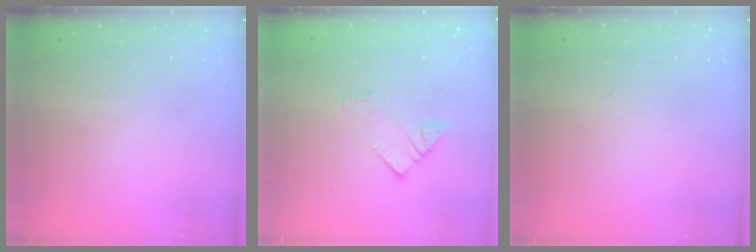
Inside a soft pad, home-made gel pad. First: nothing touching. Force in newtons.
{"total": 3.3, "press": 3.2, "slide": 0.6}
{"total": 0.7, "press": 0.6, "slide": 0.1}